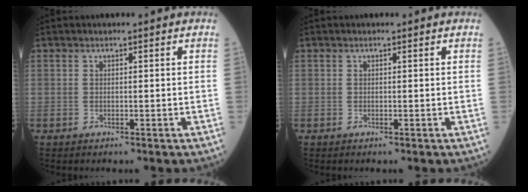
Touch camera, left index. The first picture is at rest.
{"total": 0.0}